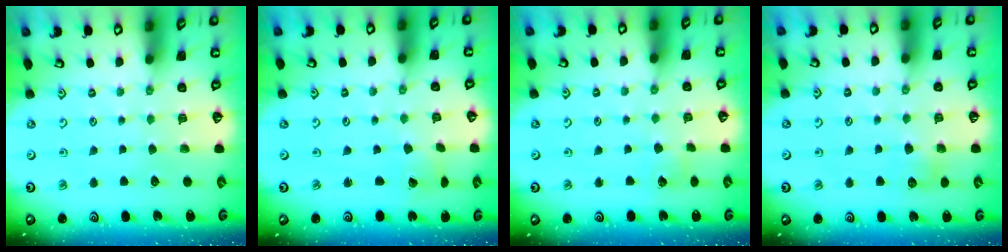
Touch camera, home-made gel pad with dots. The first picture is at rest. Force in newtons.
{"total": 3.5, "press": 3.5, "slide": 0.4}
{"total": 3.4, "press": 3.3, "slide": 0.4}
{"total": 5.6, "press": 5.6, "slide": 0.5}